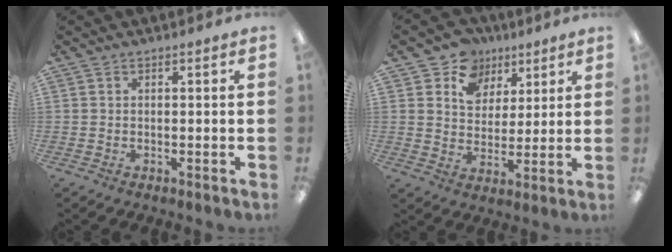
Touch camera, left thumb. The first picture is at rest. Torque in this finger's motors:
{"motor_torque": [0.00, 0.10, -0.22, 0.24, 0.00]}